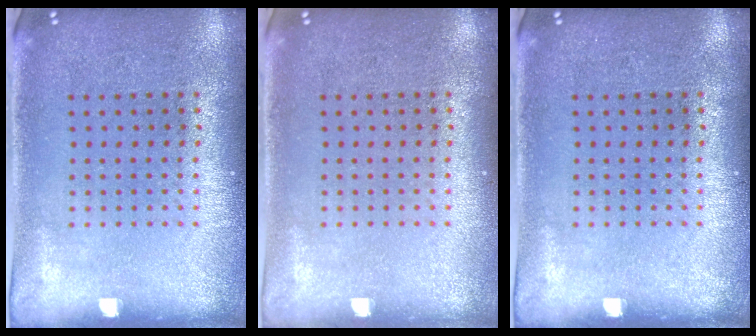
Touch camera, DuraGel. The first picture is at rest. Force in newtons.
{"total": 0.0}
{"total": 0.0}